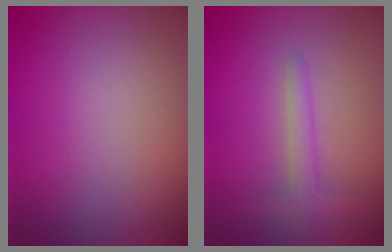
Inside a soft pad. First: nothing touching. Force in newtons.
{"total": 2.1, "press": 2.1, "slide": 0.2}